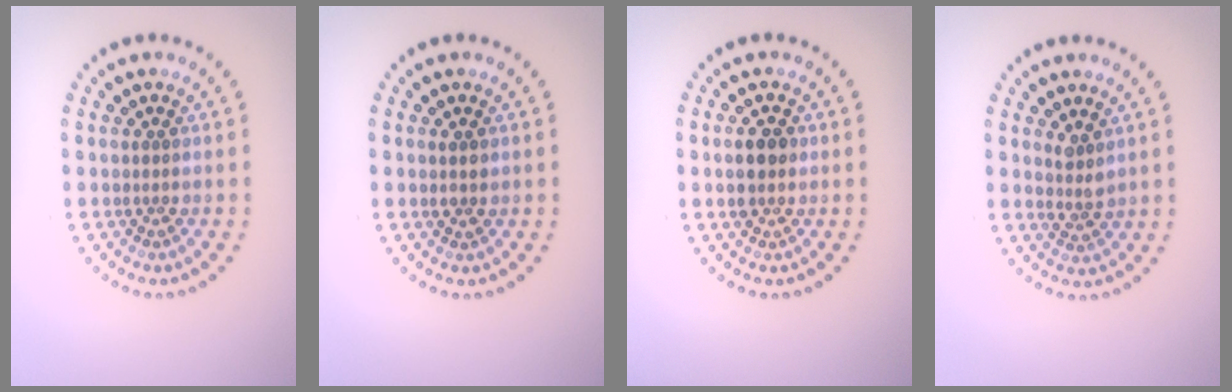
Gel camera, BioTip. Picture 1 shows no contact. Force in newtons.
{"total": 1.1, "press": 1.0, "slide": 0.4}
{"total": 2.3, "press": 2.3, "slide": 0.2}
{"total": 1.8, "press": 1.4, "slide": 1.2}